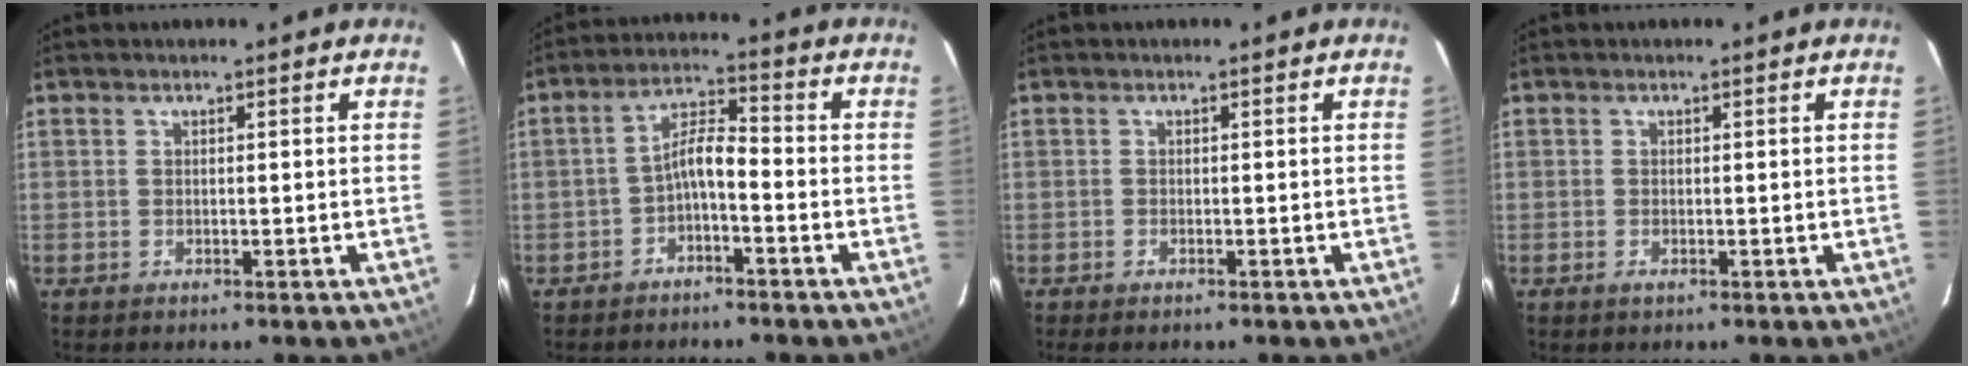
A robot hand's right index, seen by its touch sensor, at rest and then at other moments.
{"total": 4.9, "force": [-2.6, 1.4, 3.9], "torque": [-0.084, 0.016, -0.047]}
{"total": 1.0, "force": [-0.9, 0.4, 0.4], "torque": [-0.010, -0.004, -0.017]}
{"total": 0.6, "force": [-0.3, 0.3, 0.4], "torque": [-0.008, -0.002, -0.005]}